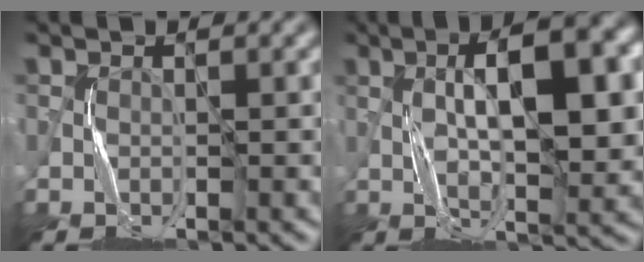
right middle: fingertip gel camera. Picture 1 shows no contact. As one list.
[{"total": 9.7, "force": [1.8, 3.1, 9.0], "torque": [-0.130, 0.009, 0.029]}]